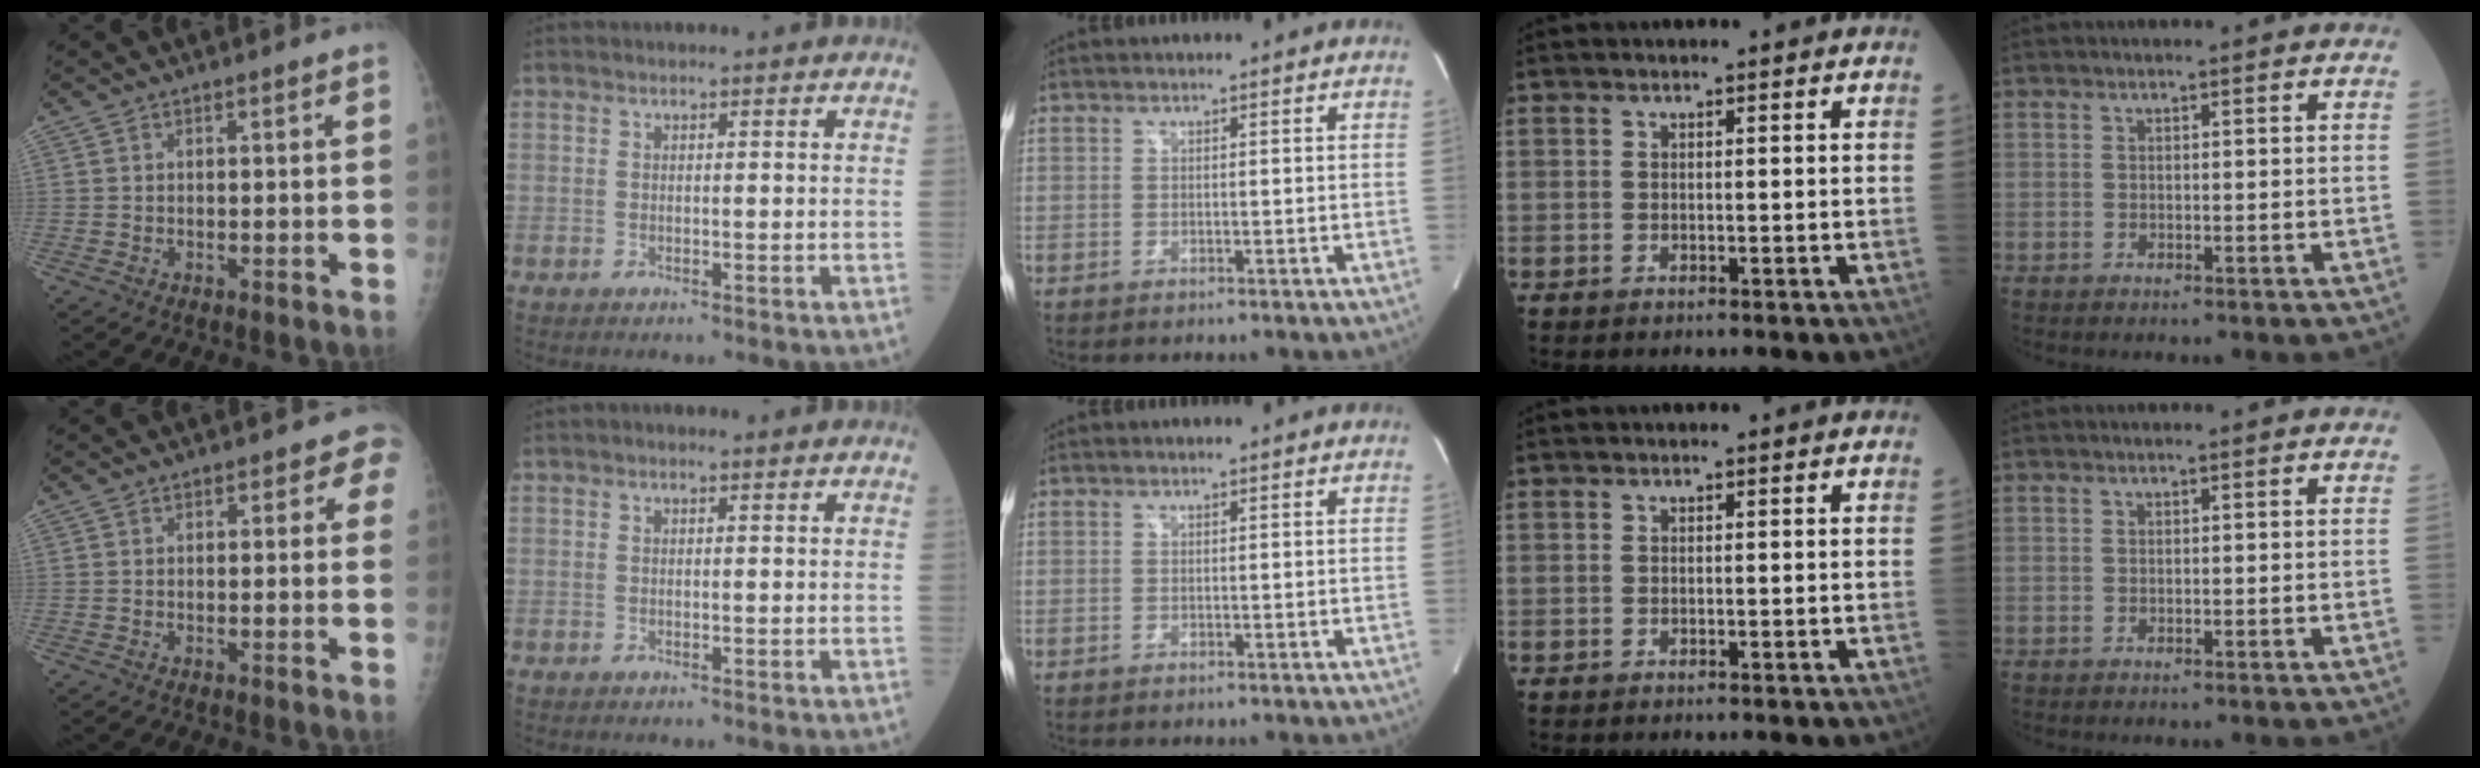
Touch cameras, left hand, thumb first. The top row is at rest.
{"thumb": {"total": 2.6, "force": [0.9, 1.8, 1.6], "torque": [0.015, 0.004, 0.000]}, "index": {"total": 0.8, "force": [0.2, 0.3, 0.7], "torque": [-0.014, 0.002, 0.001]}}